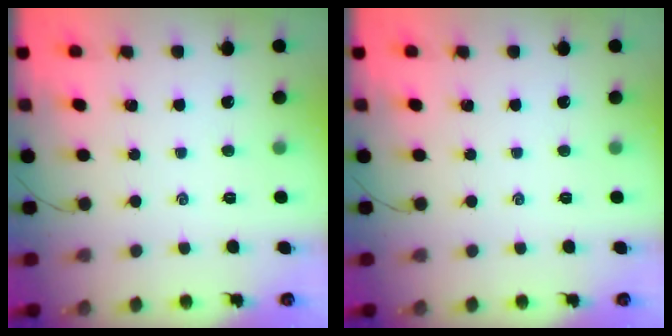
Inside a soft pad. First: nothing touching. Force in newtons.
{"total": 0.0}